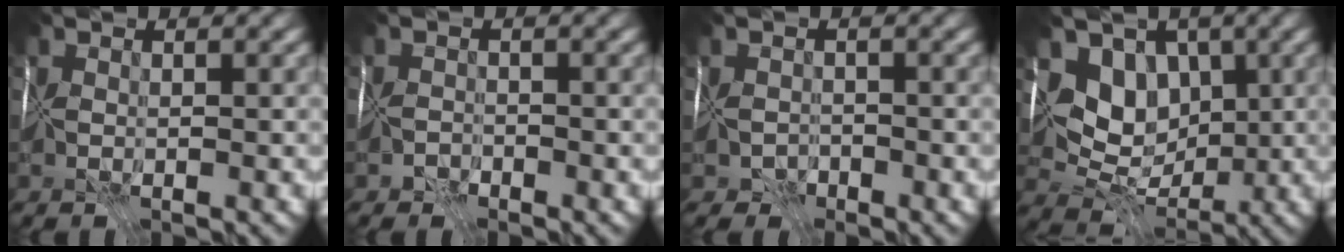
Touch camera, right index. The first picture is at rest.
{"total": 3.5, "force": [-3.2, 1.3, 0.0], "torque": [0.026, -0.012, -0.053]}
{"total": 4.7, "force": [-3.2, 3.3, 1.1], "torque": [-0.001, -0.020, -0.065]}
{"total": 4.6, "force": [1.2, 3.4, 2.9], "torque": [-0.028, -0.011, 0.014]}